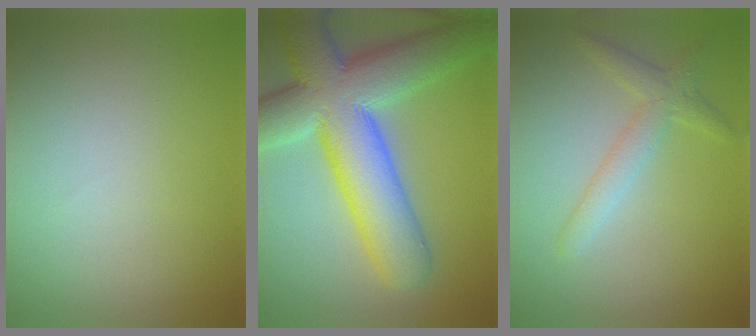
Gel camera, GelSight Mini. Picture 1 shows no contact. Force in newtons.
{"total": 12.3, "press": 12.3, "slide": 0.8}
{"total": 2.6, "press": 2.6, "slide": 0.1}